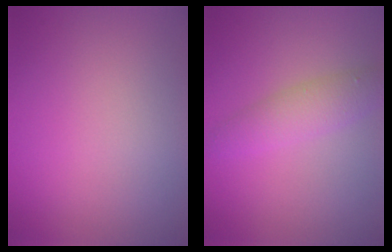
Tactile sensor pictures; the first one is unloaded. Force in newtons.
{"total": 2.8, "press": 2.8, "slide": 0.1}